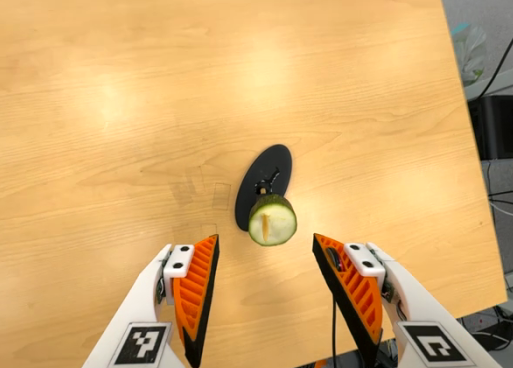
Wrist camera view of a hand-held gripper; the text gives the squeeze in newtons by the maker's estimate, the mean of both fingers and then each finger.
{"total": 0.0}